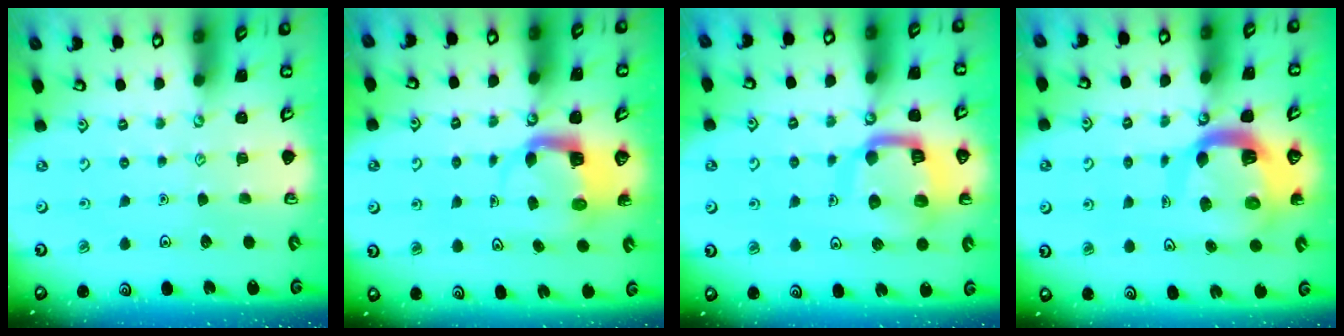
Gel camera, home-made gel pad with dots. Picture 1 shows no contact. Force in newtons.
{"total": 4.4, "press": 4.4, "slide": 0.3}
{"total": 13.4, "press": 13.3, "slide": 1.6}
{"total": 10.7, "press": 10.6, "slide": 1.3}